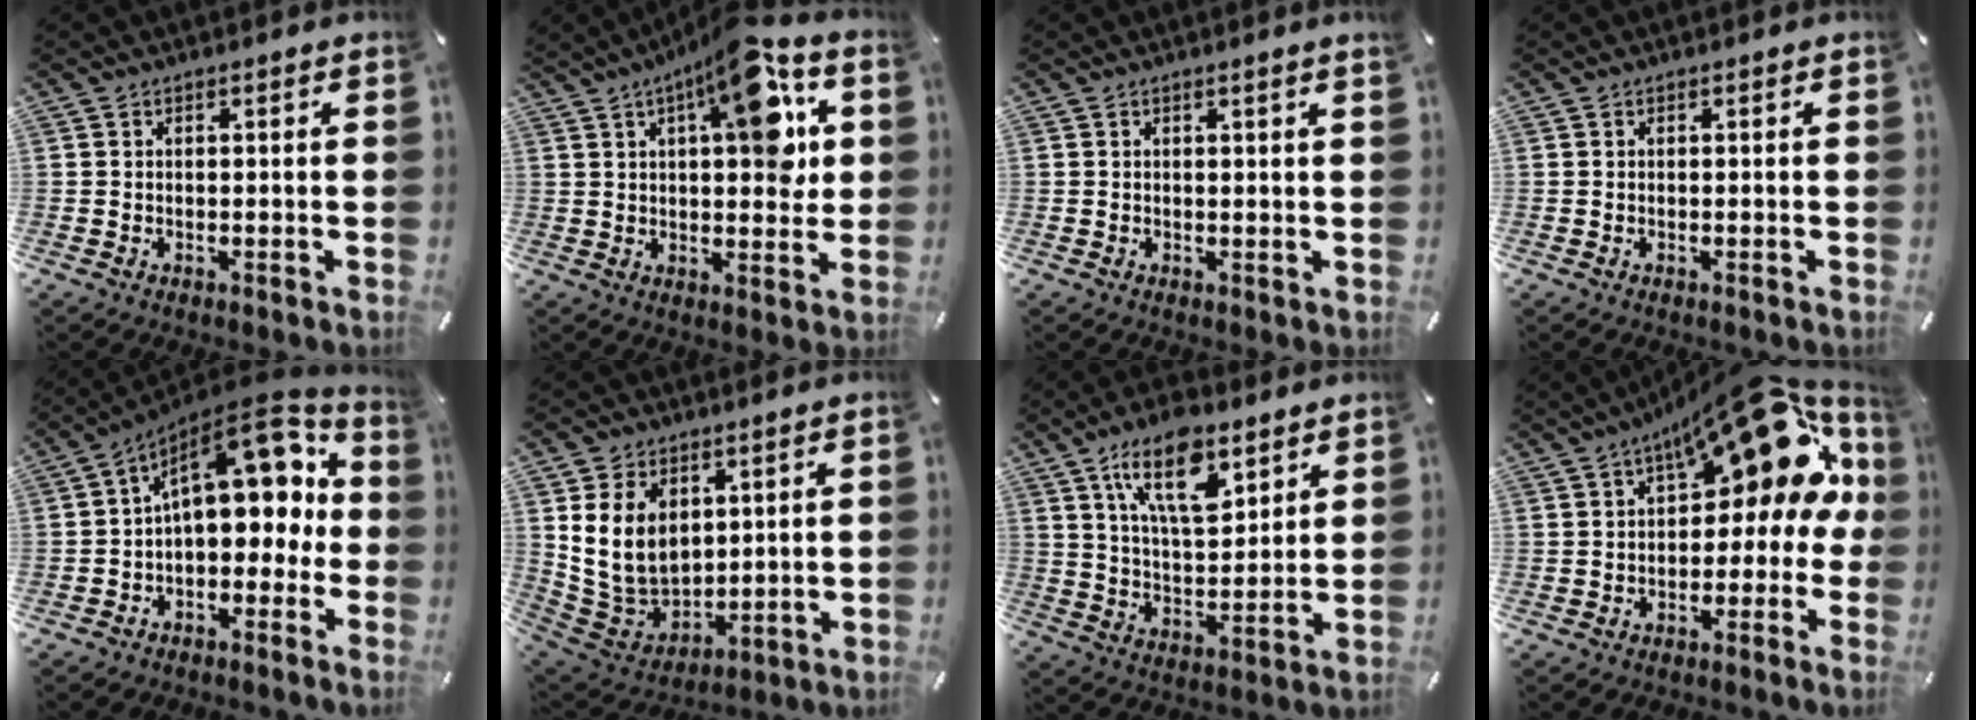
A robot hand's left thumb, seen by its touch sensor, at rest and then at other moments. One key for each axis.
{"total": 15.8, "fx": 7.1, "fy": 6.2, "fz": 12.7, "tx": -0.174, "ty": -0.035, "tz": 0.112}
{"total": 1.2, "fx": 0.6, "fy": -0.1, "fz": 1.0, "tx": -0.017, "ty": -0.004, "tz": 0.011}
{"total": 0.0}
{"total": 17.0, "fx": 5.9, "fy": 9.9, "fz": 12.5, "tx": -0.163, "ty": -0.042, "tz": 0.102}
{"total": 12.0, "fx": 3.8, "fy": 9.7, "fz": 5.9, "tx": -0.128, "ty": -0.021, "tz": 0.074}
{"total": 14.9, "fx": 8.5, "fy": 7.2, "fz": 9.9, "tx": -0.178, "ty": -0.025, "tz": 0.147}
{"total": 18.7, "fx": 9.7, "fy": 8.1, "fz": 13.8, "tx": -0.187, "ty": -0.071, "tz": 0.160}